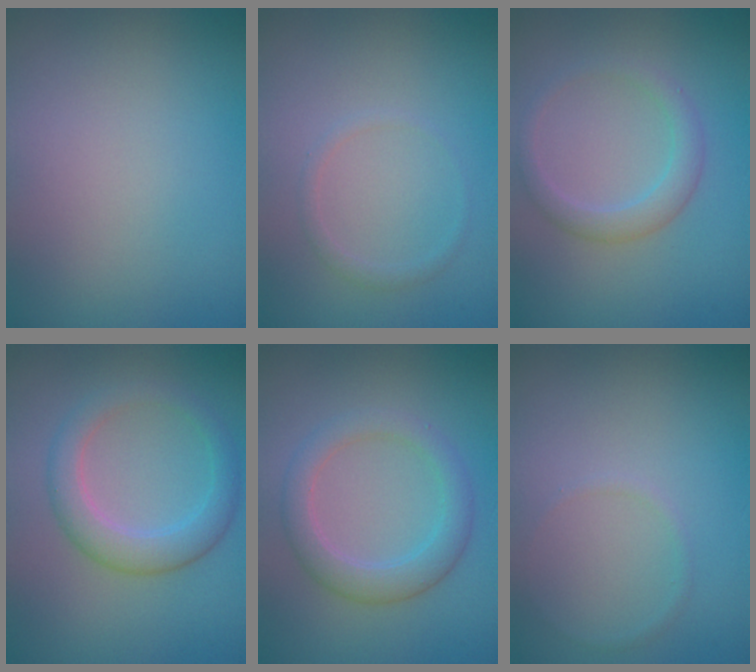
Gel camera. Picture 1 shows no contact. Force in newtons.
{"total": 1.0, "press": 1.0, "slide": 0.1}
{"total": 2.3, "press": 2.3, "slide": 0.3}
{"total": 3.6, "press": 3.6, "slide": 0.1}
{"total": 3.5, "press": 3.5, "slide": 0.4}
{"total": 0.6, "press": 0.6, "slide": 0.1}